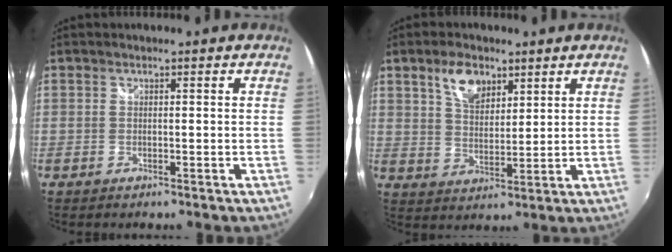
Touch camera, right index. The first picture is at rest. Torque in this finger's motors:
{"motor_torque": [0.71, 0.67, 0.13, 0.06]}